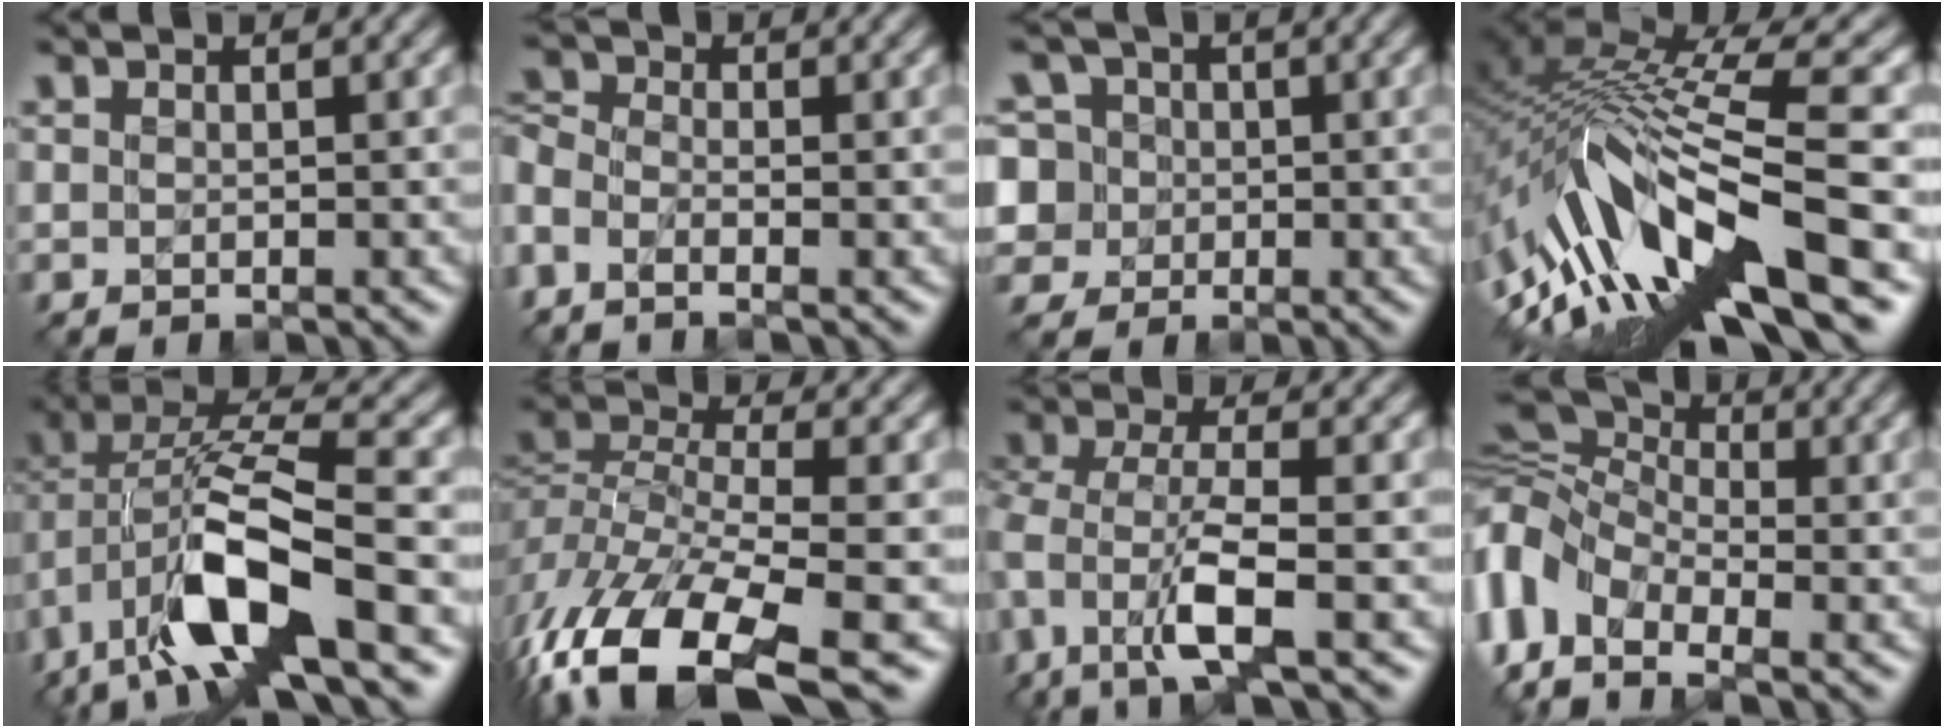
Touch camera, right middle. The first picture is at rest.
{"total": 2.4, "force": [-1.8, 0.9, 1.3], "torque": [-0.067, -0.005, -0.042]}
{"total": 5.5, "force": [0.8, 5.4, 0.7], "torque": [-0.037, 0.043, -0.020]}
{"total": 11.5, "force": [-4.4, 3.7, 10.0], "torque": [-0.223, 0.023, -0.063]}
{"total": 9.9, "force": [-3.8, 4.3, 8.1], "torque": [-0.187, 0.010, -0.069]}
{"total": 11.6, "force": [-7.3, 4.4, 7.8], "torque": [-0.207, -0.004, -0.118]}
{"total": 4.2, "force": [-1.7, 1.4, 3.6], "torque": [-0.109, -0.001, -0.034]}
{"total": 8.2, "force": [-1.8, 5.8, 5.6], "torque": [-0.165, 0.015, -0.041]}